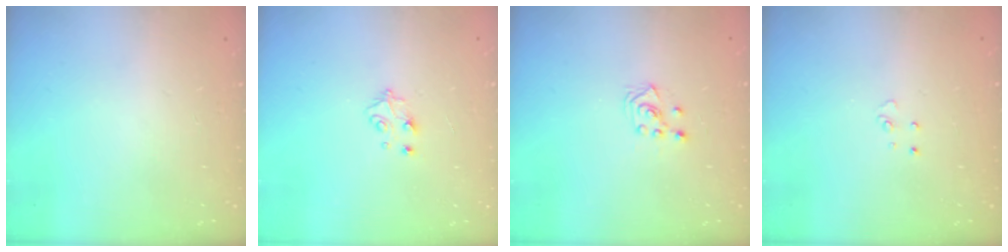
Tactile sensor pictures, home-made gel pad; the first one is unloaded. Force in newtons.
{"total": 5.4, "press": 5.4, "slide": 0.4}
{"total": 3.7, "press": 3.6, "slide": 0.8}
{"total": 2.9, "press": 2.9, "slide": 0.2}